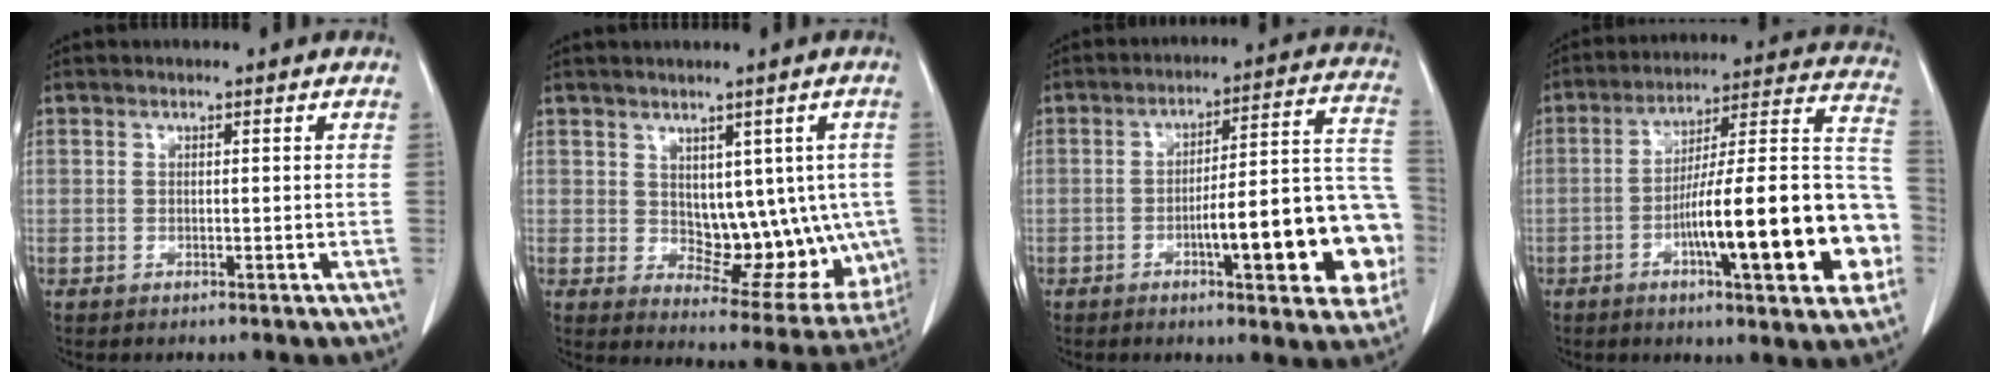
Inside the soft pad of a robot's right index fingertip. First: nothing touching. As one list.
[{"total": 12.0, "force": [0.8, 6.9, 9.8], "torque": [-0.101, 0.006, 0.034]}, {"total": 17.7, "force": [-5.0, 3.5, 16.6], "torque": [-0.165, 0.037, -0.060]}, {"total": 22.8, "force": [-6.4, 3.6, 21.6], "torque": [-0.259, 0.026, -0.088]}]